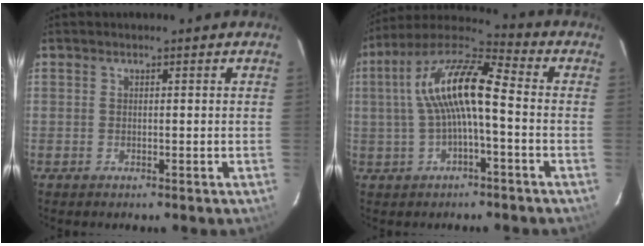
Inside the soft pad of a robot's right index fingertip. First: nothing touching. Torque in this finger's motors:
{"motor_torque": [1.54, -0.05, 0.54, 0.21]}